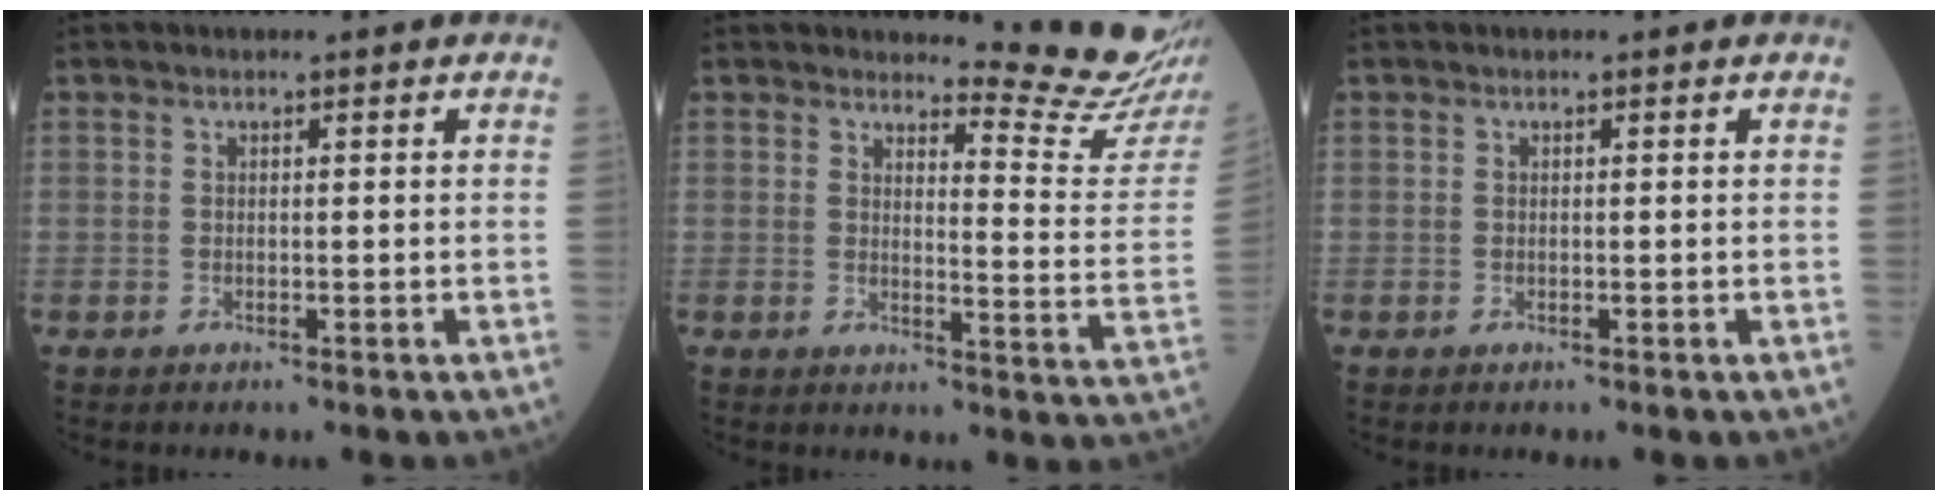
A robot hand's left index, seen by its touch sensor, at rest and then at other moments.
{"total": 11.2, "force": [11.0, -1.4, 1.8], "torque": [-0.020, -0.115, 0.117]}
{"total": 0.0}